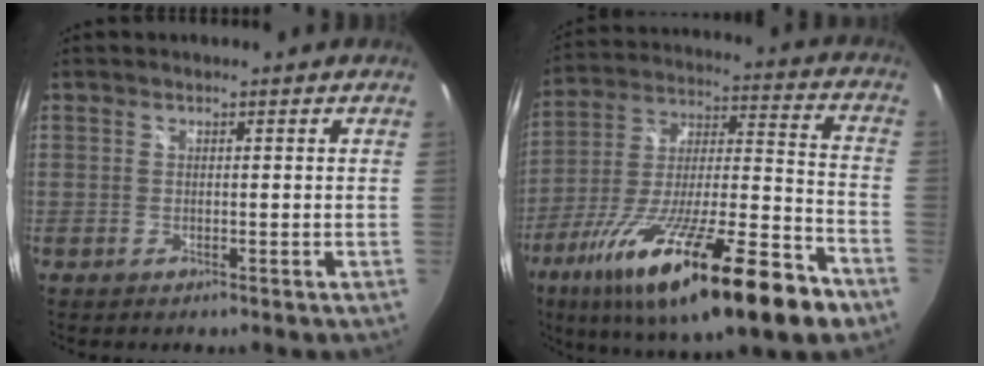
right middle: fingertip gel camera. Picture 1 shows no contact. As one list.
[{"total": 28.5, "force": [-16.7, 5.3, 22.5], "torque": [-0.375, -0.049, -0.276]}]